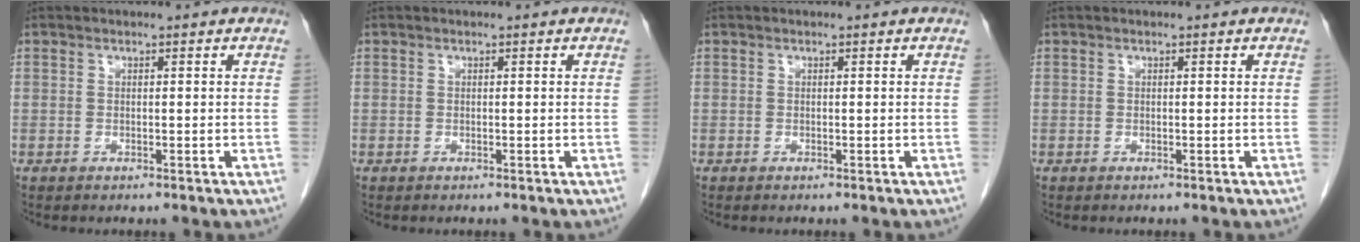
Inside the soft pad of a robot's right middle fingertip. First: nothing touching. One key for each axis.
{"total": 0.0}
{"total": 0.0}
{"total": 0.0}